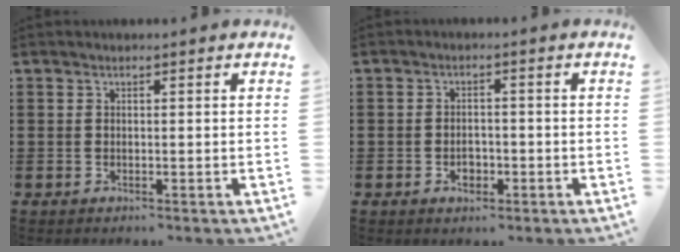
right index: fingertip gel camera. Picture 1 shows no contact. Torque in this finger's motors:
{"motor_torque": [2.14, 0.00, 0.02, 0.00]}